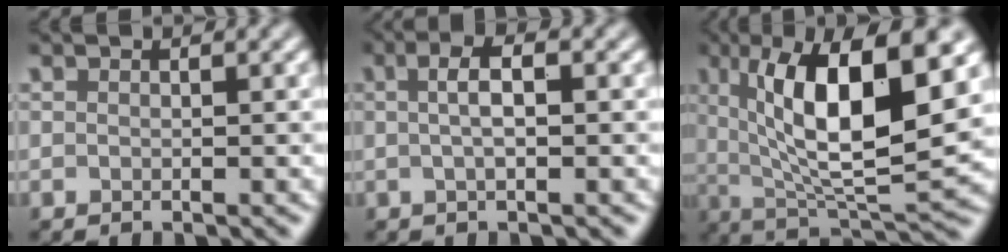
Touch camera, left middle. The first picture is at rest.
{"total": 2.5, "force": [0.3, 0.6, 2.4], "torque": [-0.042, 0.009, 0.003]}
{"total": 12.2, "force": [3.1, 3.7, 11.2], "torque": [-0.172, -0.001, 0.057]}